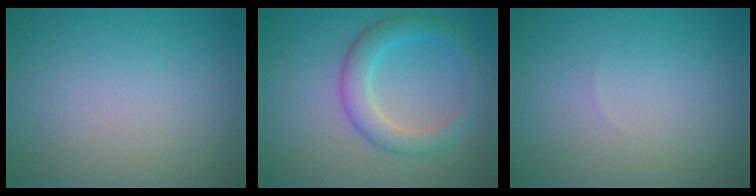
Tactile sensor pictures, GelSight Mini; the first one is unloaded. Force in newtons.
{"total": 3.9, "press": 3.9, "slide": 0.1}
{"total": 0.0}